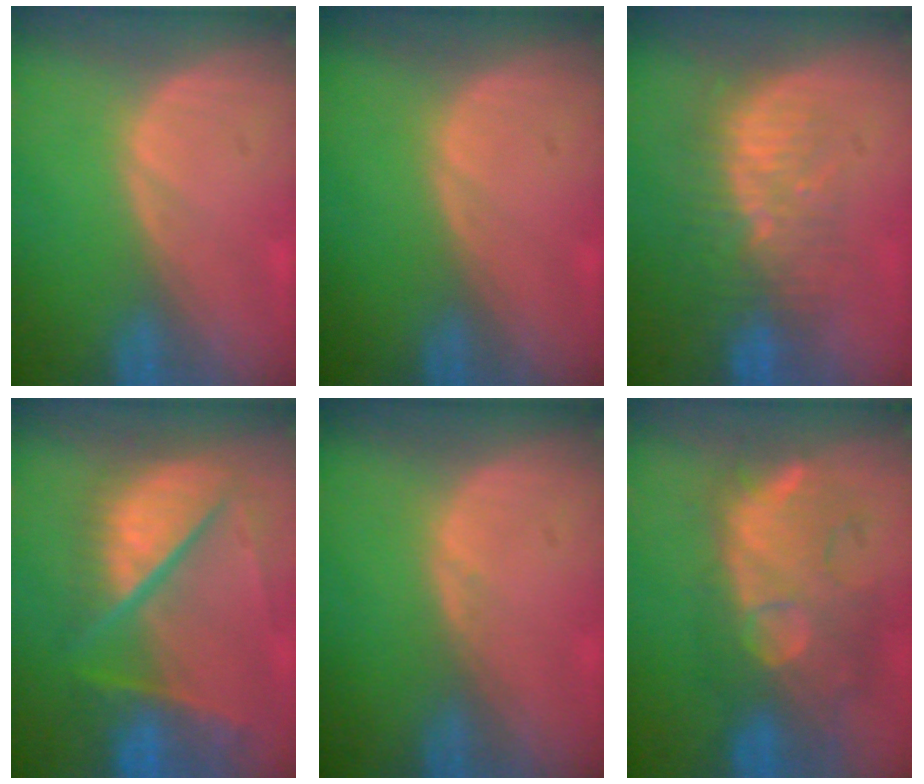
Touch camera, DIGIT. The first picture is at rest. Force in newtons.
{"total": 0.0}
{"total": 8.3, "press": 7.8, "slide": 2.9}
{"total": 11.0, "press": 9.2, "slide": 6.1}
{"total": 0.5, "press": 0.5, "slide": 0.0}
{"total": 11.1, "press": 10.3, "slide": 4.1}